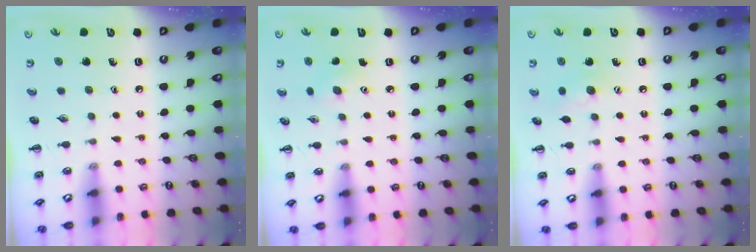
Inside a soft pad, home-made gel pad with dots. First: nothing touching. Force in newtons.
{"total": 3.9, "press": 3.7, "slide": 1.0}
{"total": 7.7, "press": 7.6, "slide": 1.5}